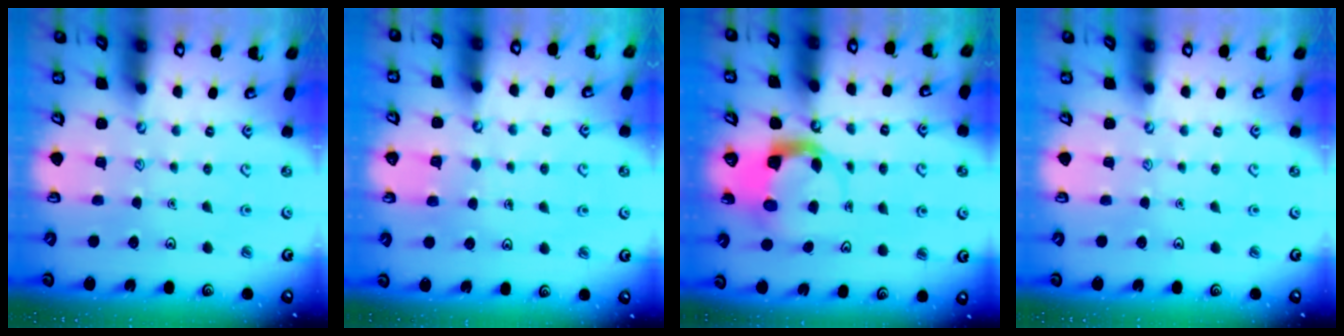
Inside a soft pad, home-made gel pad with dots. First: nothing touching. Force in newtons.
{"total": 2.2, "press": 2.2, "slide": 0.0}
{"total": 4.8, "press": 4.7, "slide": 0.4}
{"total": 0.0}